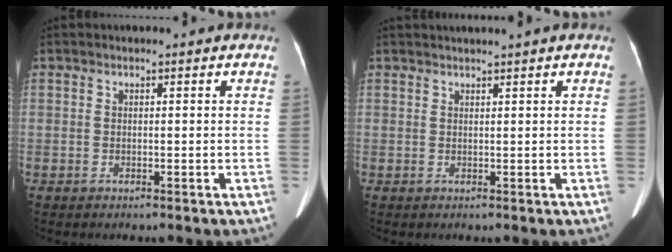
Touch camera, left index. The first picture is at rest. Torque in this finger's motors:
{"motor_torque": [-0.21, -0.10, -0.37, -0.04]}